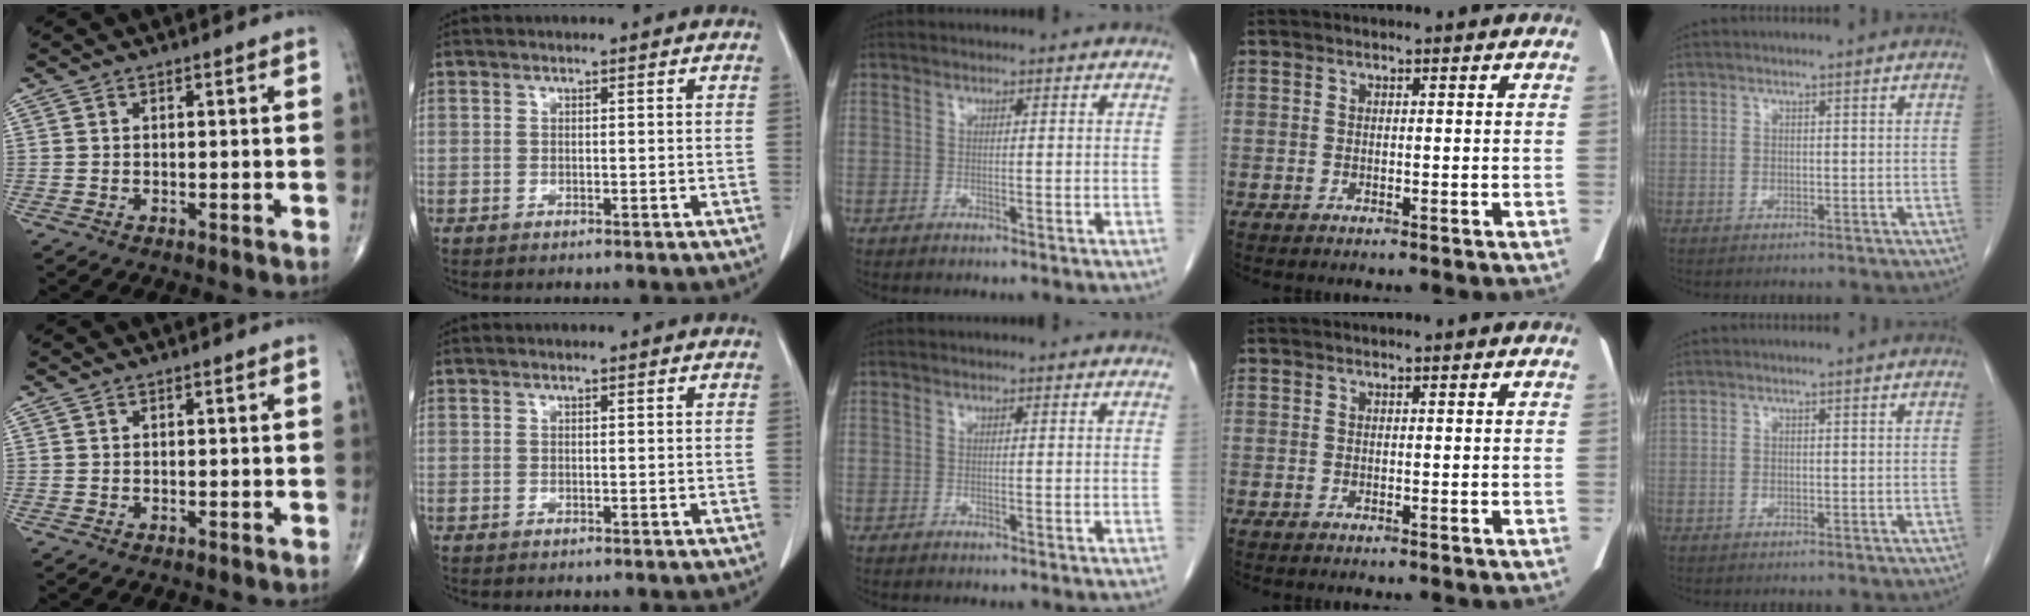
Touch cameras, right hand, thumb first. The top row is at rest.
{}